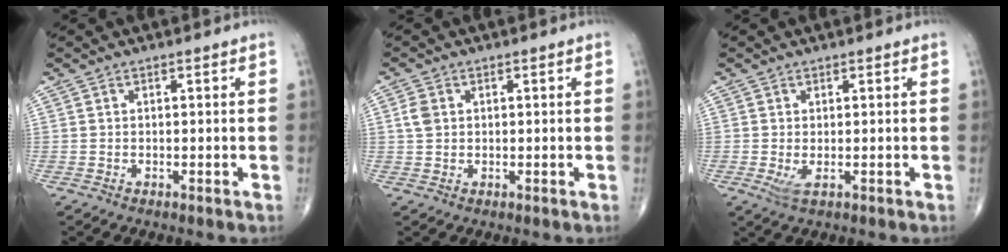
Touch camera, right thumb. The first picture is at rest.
{"total": 2.6, "force": [0.6, 2.1, 1.6], "torque": [-0.032, 0.004, 0.011]}
{"total": 2.0, "force": [-0.3, 0.7, 1.8], "torque": [-0.040, -0.007, -0.001]}